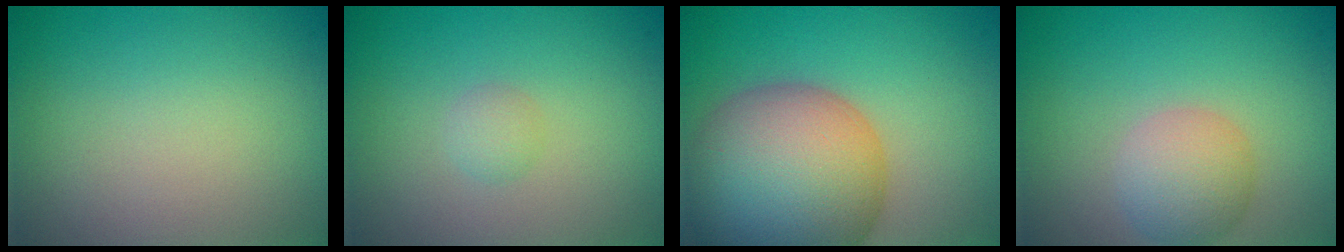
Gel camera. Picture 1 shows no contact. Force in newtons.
{"total": 1.0, "press": 1.0, "slide": 0.1}
{"total": 13.8, "press": 13.7, "slide": 0.9}
{"total": 3.4, "press": 3.4, "slide": 0.2}